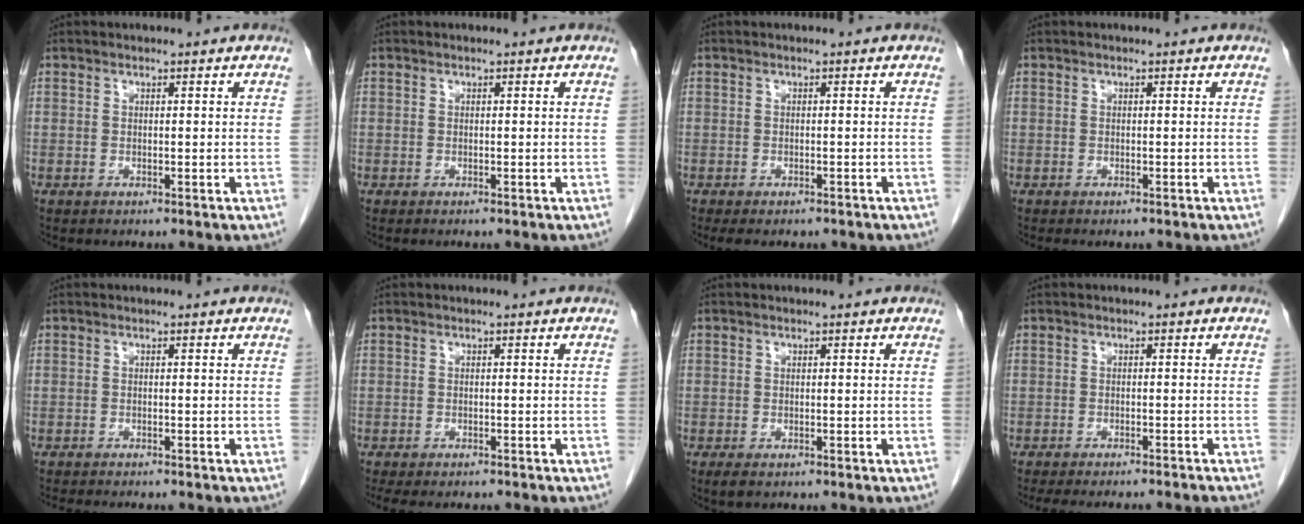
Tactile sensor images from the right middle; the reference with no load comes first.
{"total": 0.9, "force": [-0.8, 0.2, 0.4], "torque": [-0.007, -0.002, -0.009]}
{"total": 6.1, "force": [-5.1, 2.1, 2.7], "torque": [-0.027, -0.005, -0.059]}
{"total": 1.3, "force": [-1.1, 0.4, 0.6], "torque": [-0.011, -0.004, -0.013]}
{"total": 5.4, "force": [-4.7, 0.5, 2.5], "torque": [-0.028, -0.011, -0.067]}
{"total": 7.4, "force": [-6.5, 1.8, 3.0], "torque": [-0.036, -0.008, -0.086]}
{"total": 1.6, "force": [-1.0, 0.7, 1.0], "torque": [-0.018, -0.002, -0.011]}
{"total": 13.0, "force": [-11.8, 0.9, 5.3], "torque": [-0.068, -0.019, -0.147]}